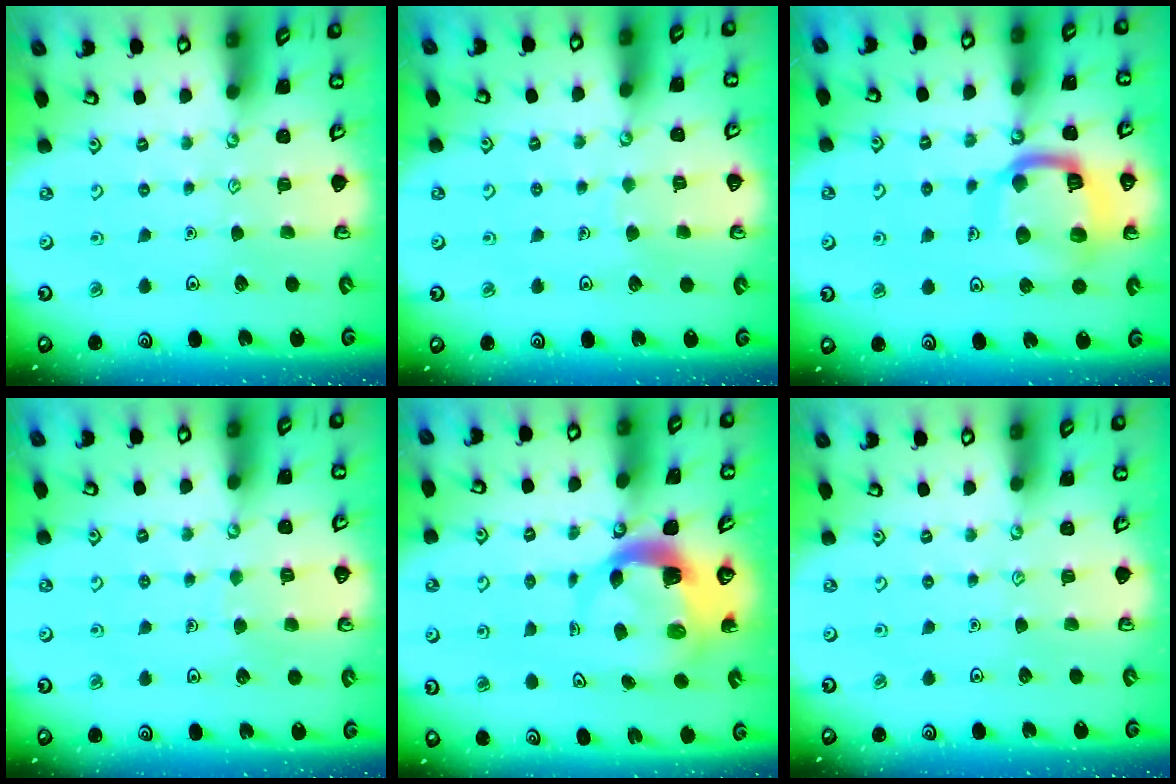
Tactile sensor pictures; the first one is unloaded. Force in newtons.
{"total": 3.6, "press": 3.5, "slide": 0.3}
{"total": 15.5, "press": 15.4, "slide": 1.6}
{"total": 3.5, "press": 3.5, "slide": 0.1}
{"total": 5.6, "press": 5.6, "slide": 0.8}
{"total": 0.0}